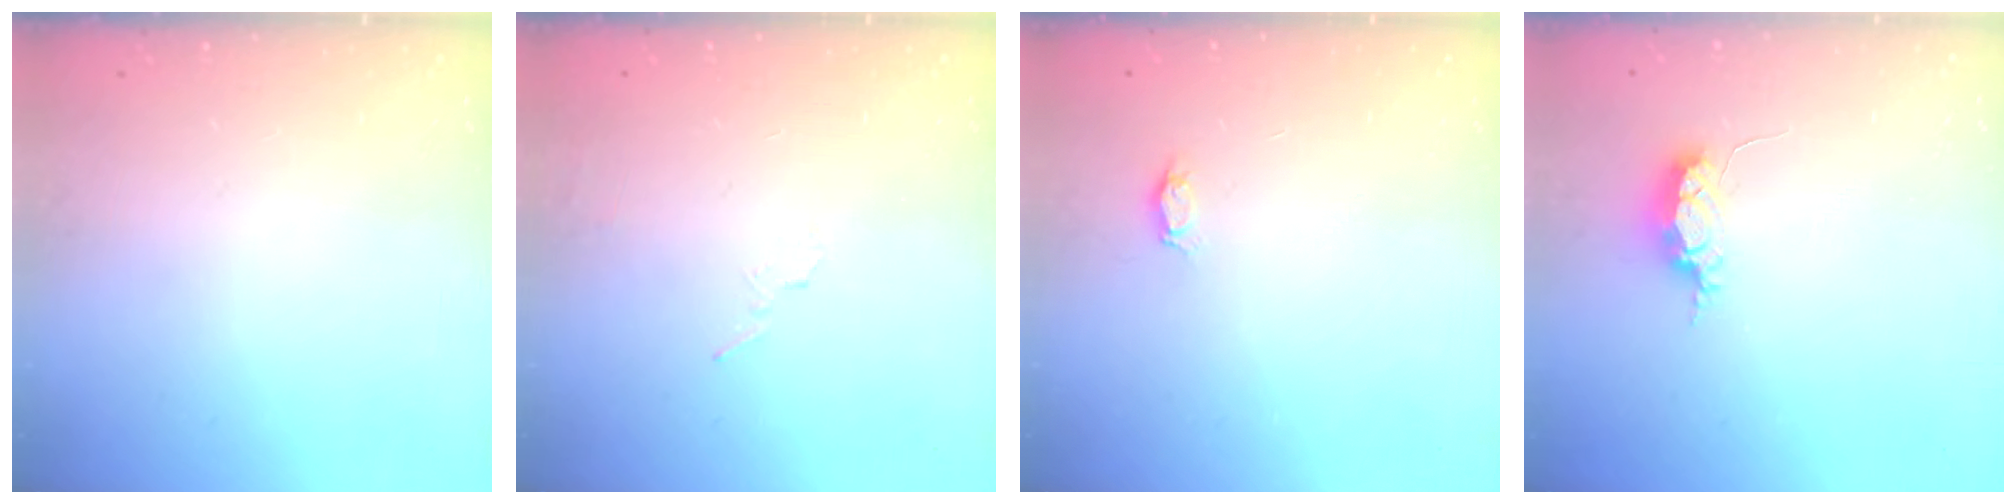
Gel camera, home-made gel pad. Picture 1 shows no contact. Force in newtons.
{"total": 4.3, "press": 3.9, "slide": 1.8}
{"total": 3.0, "press": 2.9, "slide": 0.3}
{"total": 4.8, "press": 4.7, "slide": 0.9}